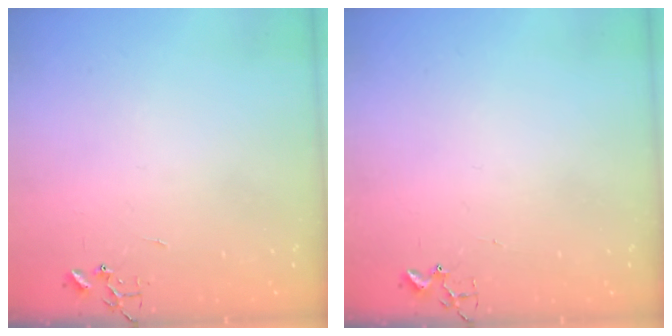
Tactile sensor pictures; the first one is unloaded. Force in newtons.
{"total": 1.8, "press": 1.8, "slide": 0.2}